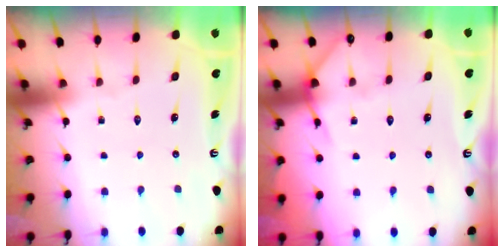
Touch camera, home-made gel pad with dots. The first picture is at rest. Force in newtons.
{"total": 4.7, "press": 4.7, "slide": 0.6}